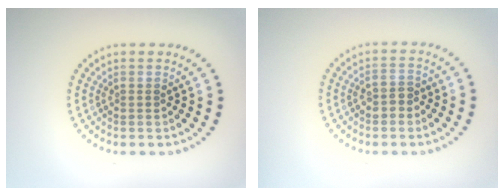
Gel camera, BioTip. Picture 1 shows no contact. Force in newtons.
{"total": 1.7, "press": 1.7, "slide": 0.4}